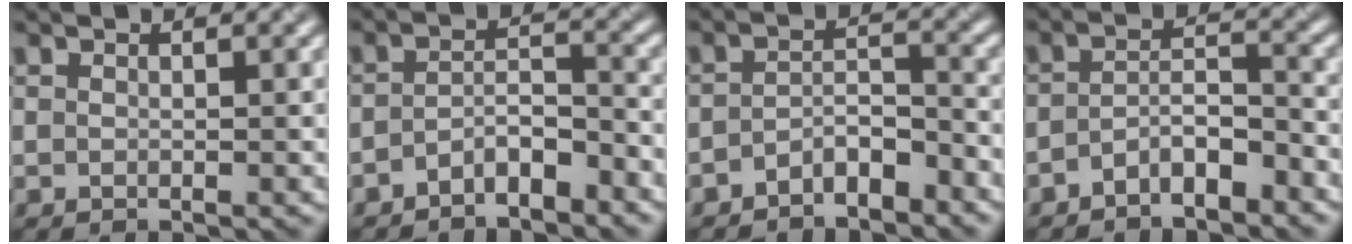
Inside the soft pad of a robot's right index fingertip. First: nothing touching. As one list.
[{"total": 3.2, "force": [-2.4, 0.9, 1.9], "torque": [-0.037, 0.009, -0.050]}, {"total": 3.1, "force": [-2.5, 0.9, 1.6], "torque": [-0.031, 0.010, -0.052]}, {"total": 3.5, "force": [-2.5, 1.0, 2.2], "torque": [-0.042, 0.009, -0.050]}]